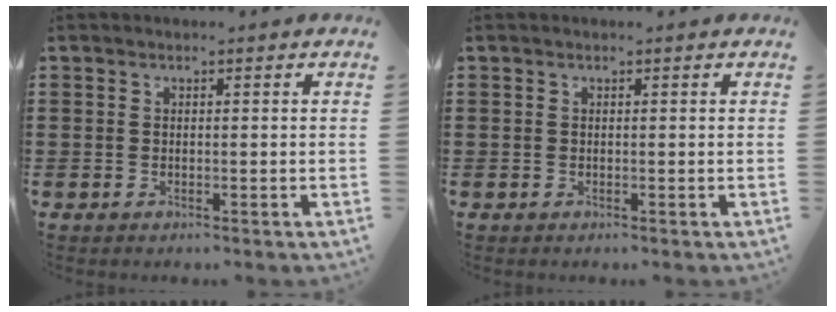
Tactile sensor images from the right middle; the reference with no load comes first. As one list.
[{"total": 0.0}]